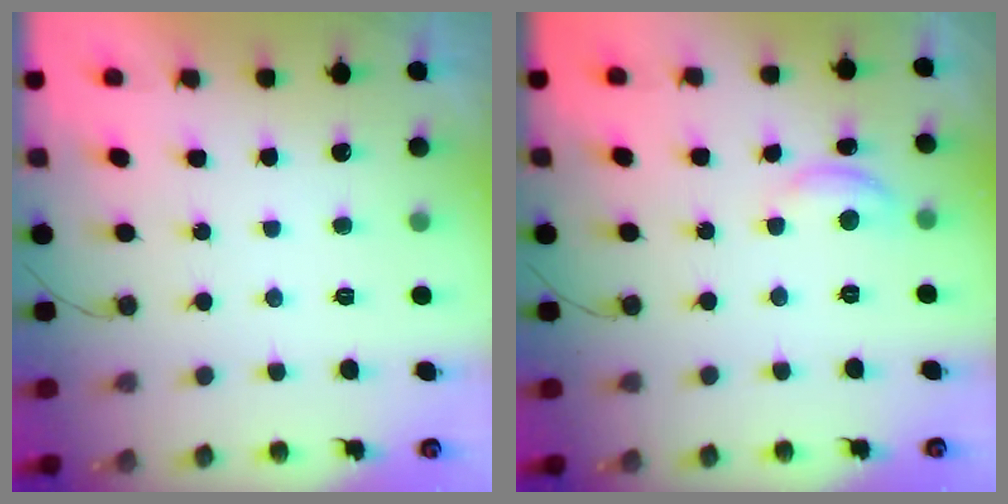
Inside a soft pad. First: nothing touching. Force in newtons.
{"total": 5.7, "press": 5.6, "slide": 0.5}